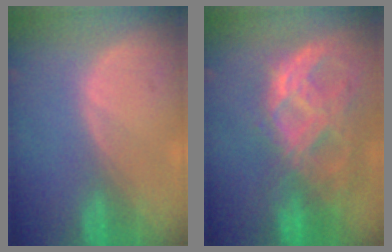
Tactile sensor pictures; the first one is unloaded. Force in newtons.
{"total": 11.4, "press": 9.6, "slide": 6.2}